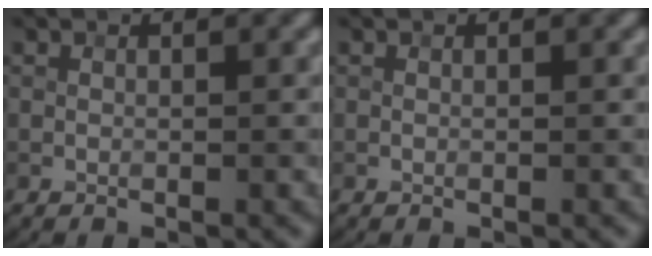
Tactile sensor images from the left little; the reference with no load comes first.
{"total": 0.0}